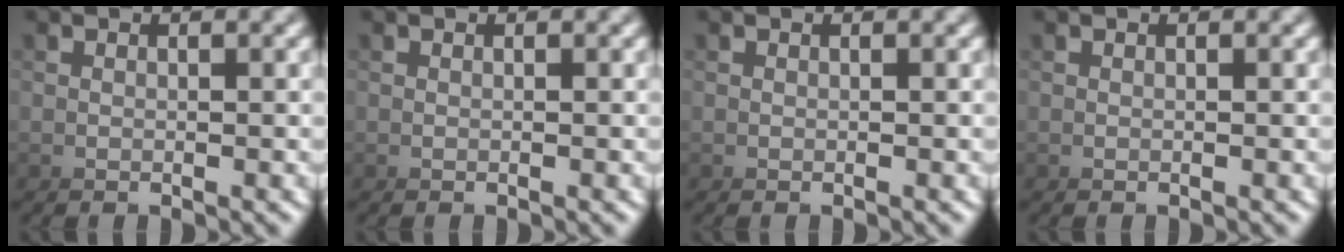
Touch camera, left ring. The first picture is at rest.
{"total": 0.0}
{"total": 0.0}
{"total": 0.0}